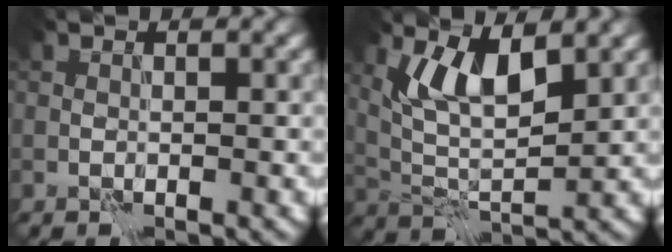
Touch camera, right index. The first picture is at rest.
{"total": 5.2, "force": [2.7, 1.7, 4.0], "torque": [-0.084, -0.013, 0.056]}